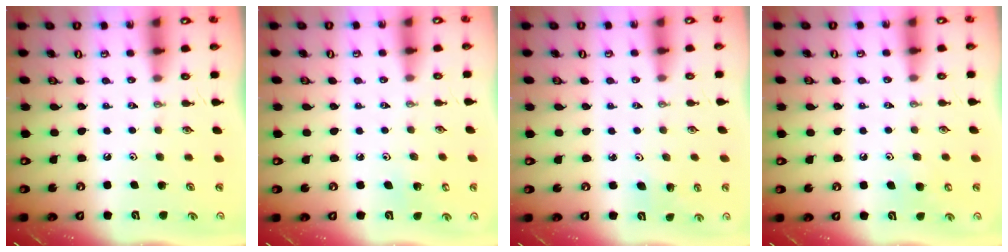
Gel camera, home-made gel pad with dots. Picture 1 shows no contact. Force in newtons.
{"total": 2.8, "press": 2.8, "slide": 0.2}
{"total": 2.4, "press": 2.2, "slide": 1.0}
{"total": 6.4, "press": 6.4, "slide": 0.7}